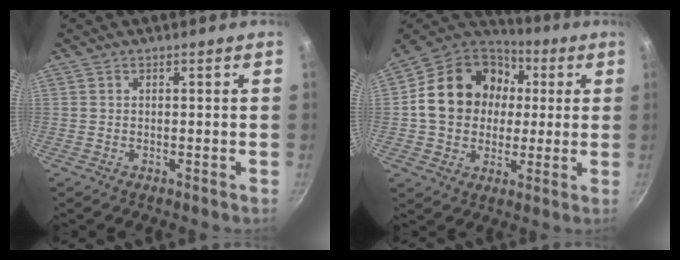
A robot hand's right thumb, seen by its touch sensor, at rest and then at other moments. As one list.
[{"total": 19.8, "force": [2.4, 16.1, 11.2], "torque": [-0.169, 0.031, 0.034]}]